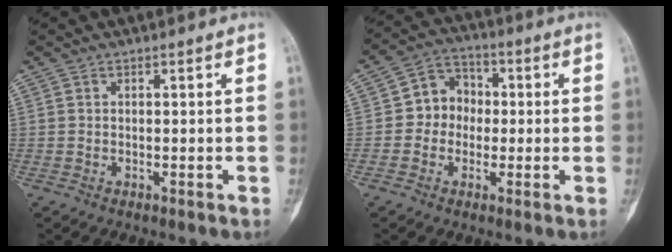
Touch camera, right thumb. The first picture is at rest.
{"total": 7.8, "force": [-0.3, 6.9, 3.7], "torque": [-0.023, 0.025, -0.020]}